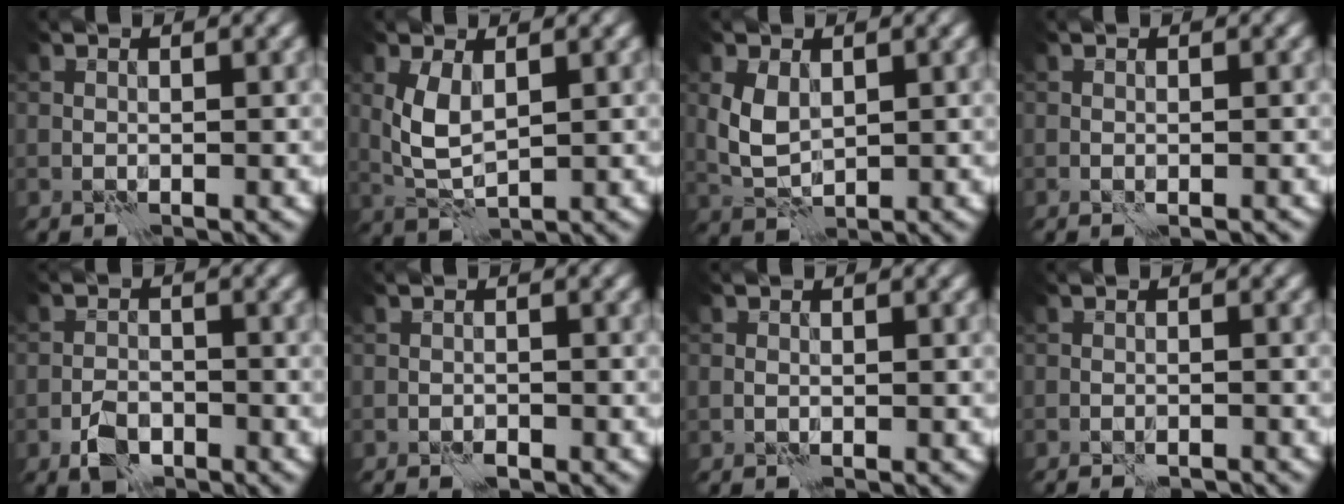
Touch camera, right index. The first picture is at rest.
{"total": 3.7, "force": [0.9, 1.9, 3.0], "torque": [-0.076, 0.003, 0.023]}
{"total": 3.2, "force": [0.7, 2.1, 2.3], "torque": [-0.058, 0.002, 0.020]}
{"total": 0.7, "force": [-0.5, 0.1, 0.6], "torque": [-0.008, -0.001, -0.006]}
{"total": 3.0, "force": [-1.9, 1.7, 1.7], "torque": [-0.029, 0.003, -0.039]}
{"total": 0.8, "force": [-0.6, 0.4, 0.3], "torque": [-0.003, 0.002, -0.011]}
{"total": 0.5, "force": [0.1, 0.5, 0.1], "torque": [-0.001, 0.000, 0.004]}
{"total": 1.7, "force": [-1.5, 0.2, 0.6], "torque": [-0.009, 0.005, -0.024]}